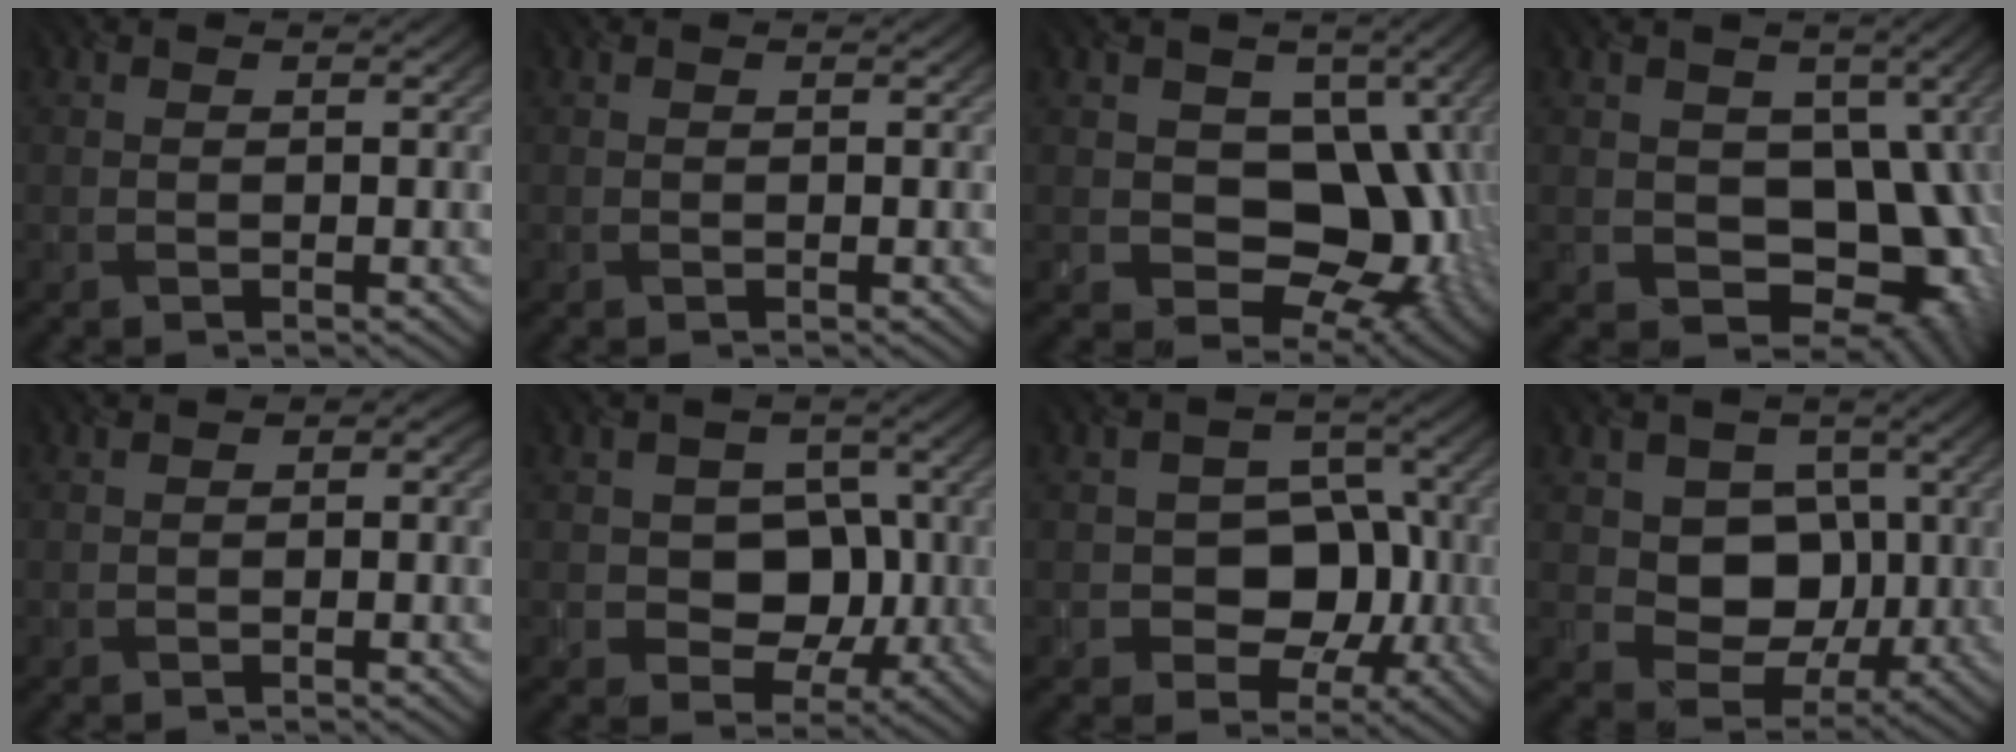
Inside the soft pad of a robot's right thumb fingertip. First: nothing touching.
{"total": 0.0}
{"total": 12.0, "force": [-0.2, 9.1, 7.7], "torque": [-0.099, -0.029, 0.000]}
{"total": 11.3, "force": [-1.2, 8.6, 7.2], "torque": [-0.080, -0.036, -0.012]}
{"total": 2.0, "force": [-0.2, 1.6, 1.2], "torque": [-0.009, -0.002, 0.004]}
{"total": 5.8, "force": [-1.1, 5.2, 2.5], "torque": [-0.031, -0.010, -0.032]}
{"total": 7.0, "force": [-2.1, 5.8, 3.3], "torque": [-0.036, -0.008, -0.046]}
{"total": 6.2, "force": [0.2, 5.7, 2.4], "torque": [-0.051, -0.015, -0.007]}